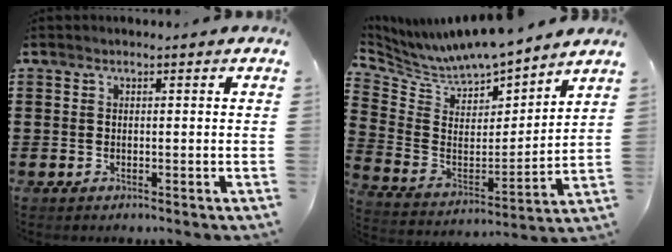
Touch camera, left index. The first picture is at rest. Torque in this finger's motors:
{"motor_torque": [1.06, -1.08, 0.26, 0.07]}